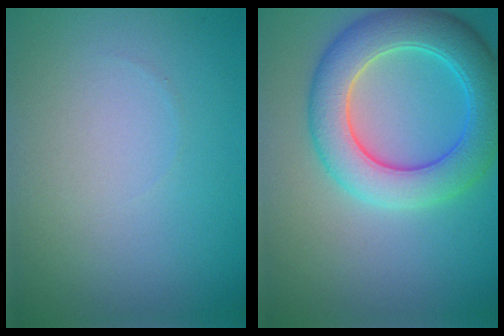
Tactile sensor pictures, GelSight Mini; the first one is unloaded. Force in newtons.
{"total": 6.9, "press": 6.9, "slide": 0.2}